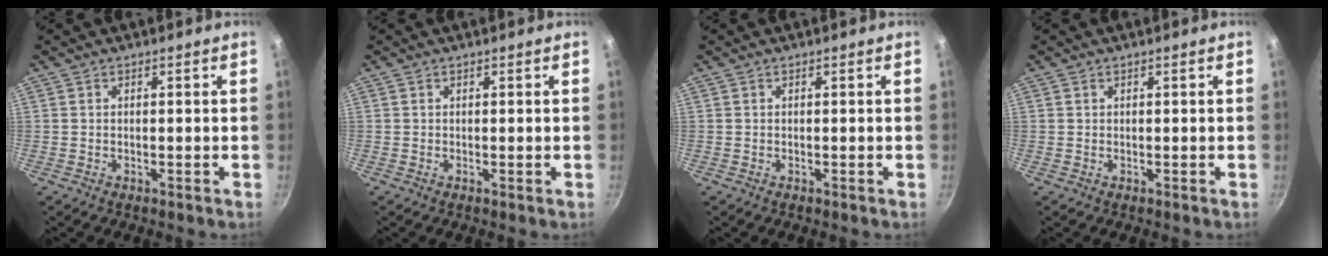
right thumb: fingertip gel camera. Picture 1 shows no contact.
{"total": 0.0}
{"total": 0.0}
{"total": 0.0}